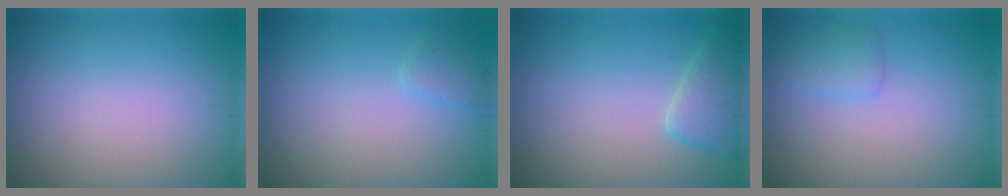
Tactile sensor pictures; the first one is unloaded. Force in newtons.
{"total": 1.2, "press": 1.2, "slide": 0.1}
{"total": 3.0, "press": 3.0, "slide": 0.3}
{"total": 1.6, "press": 1.6, "slide": 0.1}